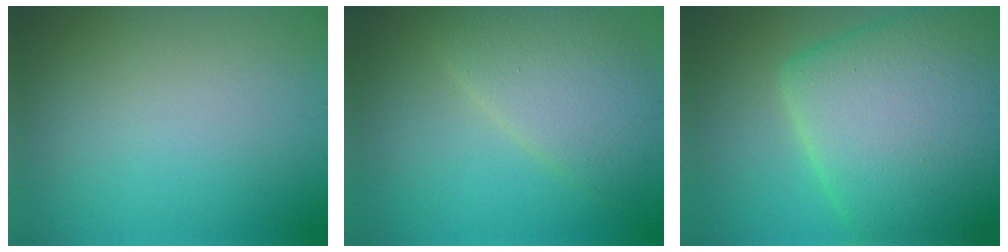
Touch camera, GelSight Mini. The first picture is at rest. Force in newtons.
{"total": 4.9, "press": 4.9, "slide": 0.2}
{"total": 13.0, "press": 13.0, "slide": 0.5}